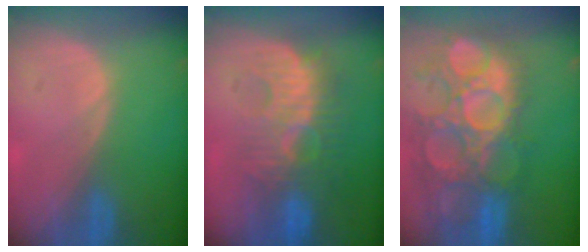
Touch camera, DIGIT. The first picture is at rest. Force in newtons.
{"total": 8.9, "press": 8.8, "slide": 1.7}
{"total": 14.5, "press": 12.8, "slide": 6.9}